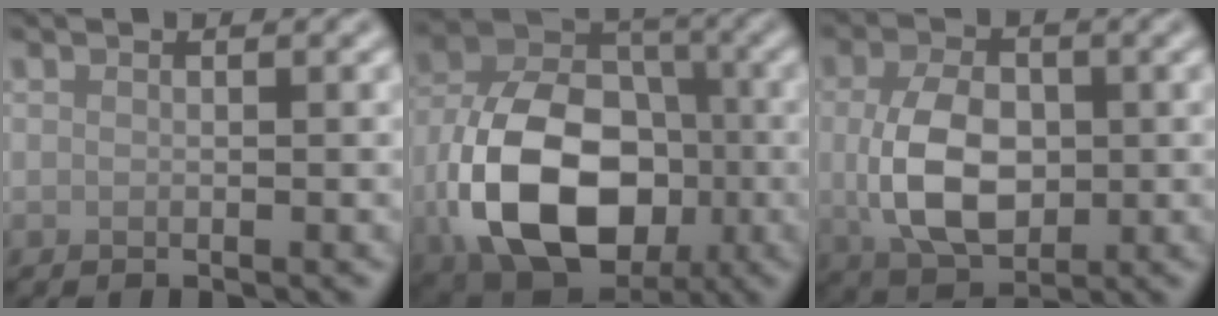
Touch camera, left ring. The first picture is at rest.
{"total": 13.8, "force": [-3.7, 9.6, 9.2], "torque": [-0.180, -0.023, -0.076]}
{"total": 7.1, "force": [-0.2, 4.7, 5.4], "torque": [-0.116, -0.006, 0.000]}